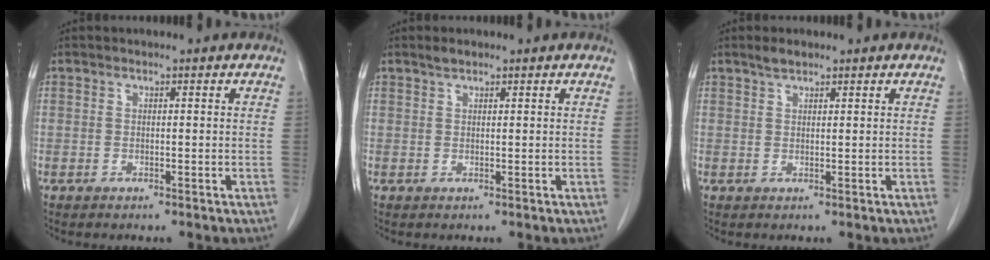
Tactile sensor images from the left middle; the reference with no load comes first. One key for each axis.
{"total": 1.1, "fx": 1.0, "fy": 0.3, "fz": 0.5, "tx": -0.014, "ty": 0.003, "tz": 0.020}
{"total": 1.7, "fx": 1.5, "fy": 0.5, "fz": 0.8, "tx": -0.020, "ty": 0.003, "tz": 0.029}